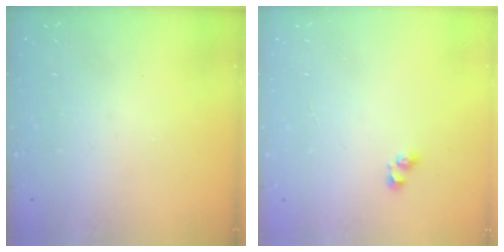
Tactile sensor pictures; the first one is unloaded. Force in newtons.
{"total": 4.0, "press": 3.7, "slide": 1.6}